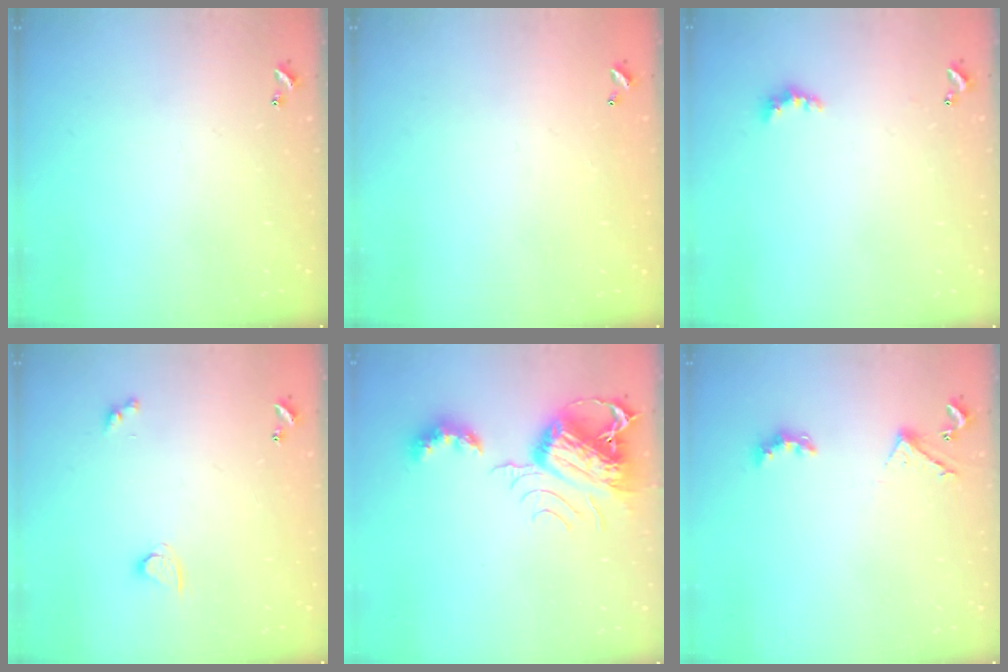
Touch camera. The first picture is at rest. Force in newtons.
{"total": 2.8, "press": 2.8, "slide": 0.1}
{"total": 2.5, "press": 2.5, "slide": 0.6}
{"total": 2.9, "press": 2.9, "slide": 0.3}
{"total": 9.8, "press": 9.7, "slide": 1.0}
{"total": 2.8, "press": 2.8, "slide": 0.6}